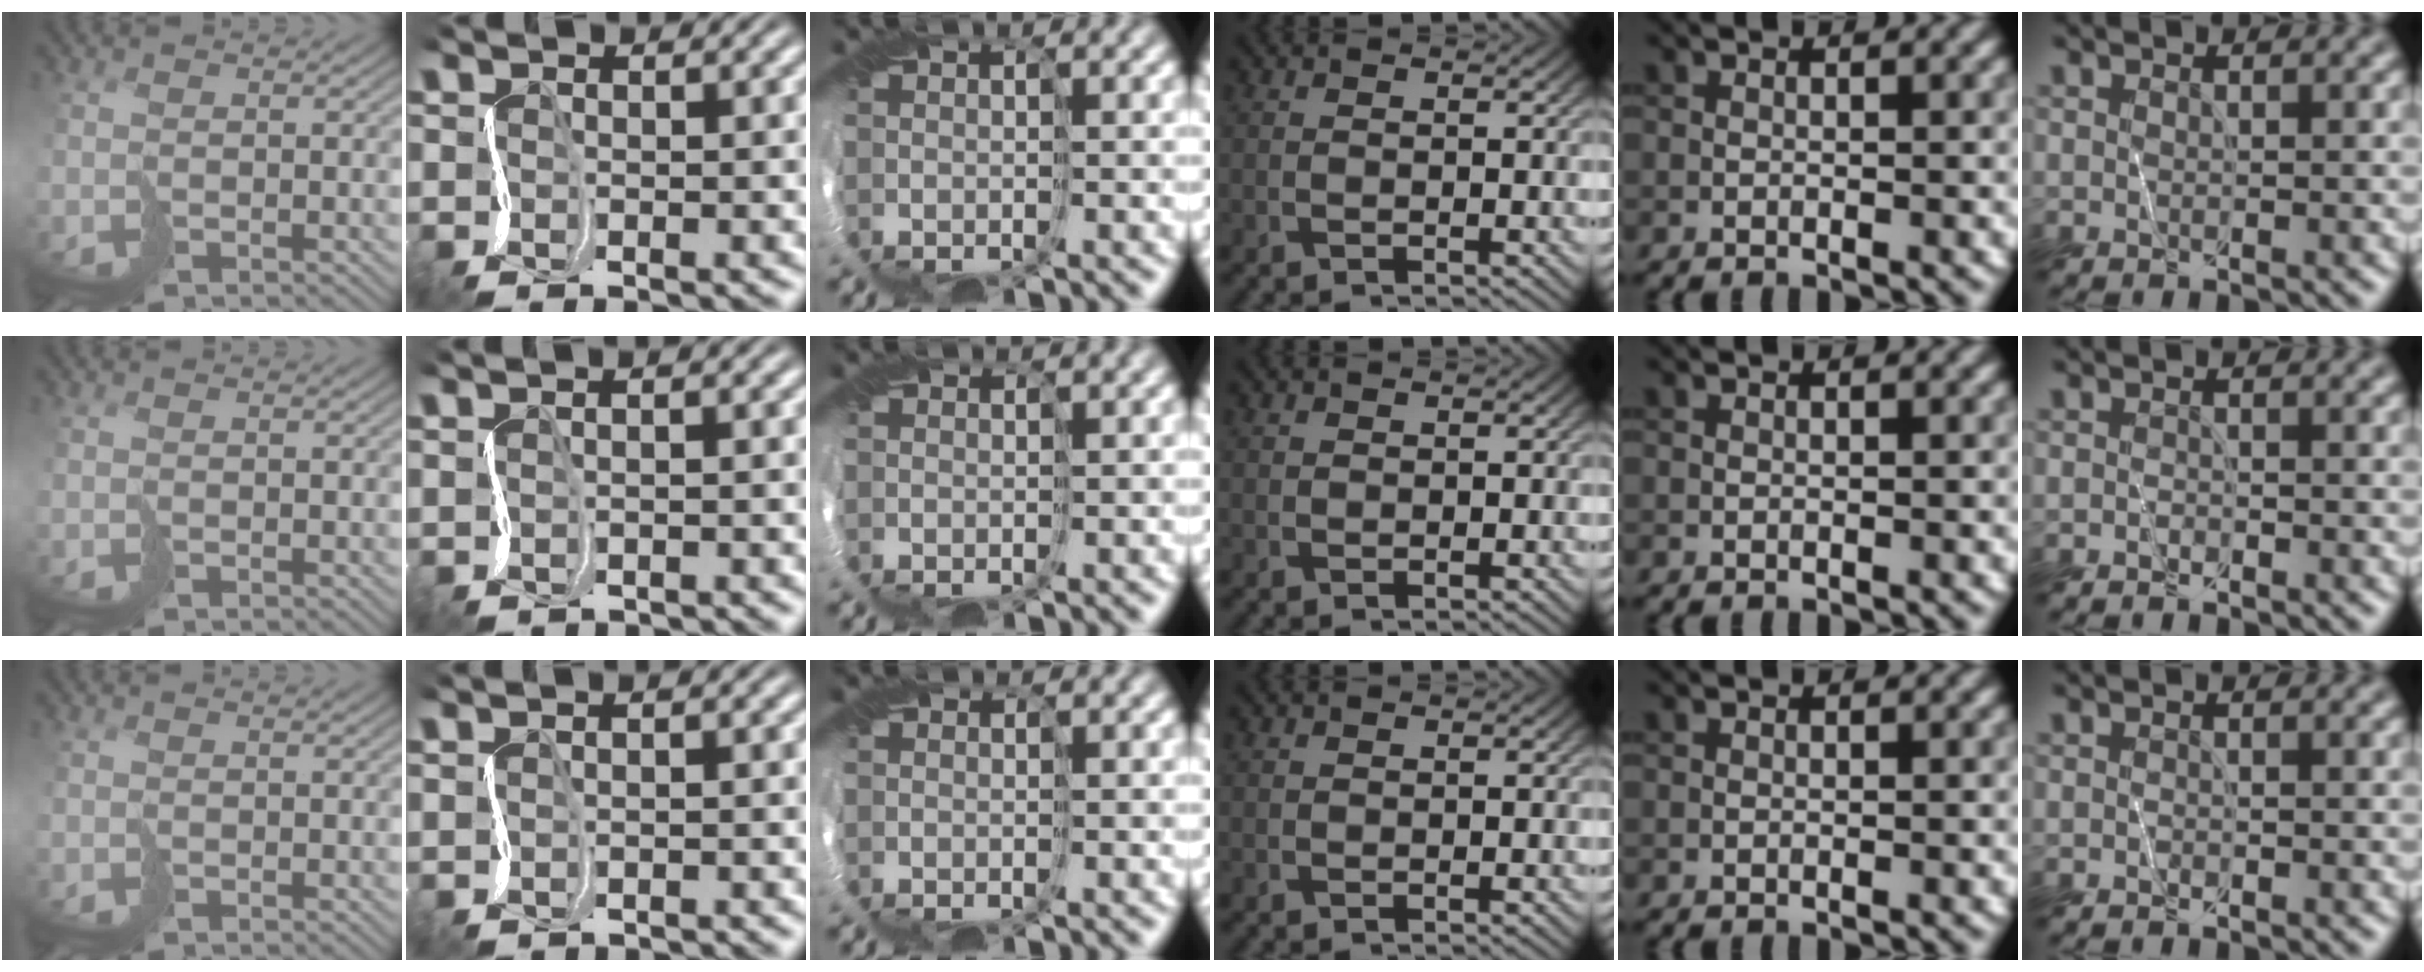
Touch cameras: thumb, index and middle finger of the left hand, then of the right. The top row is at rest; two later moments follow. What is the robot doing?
{"motion": "cut", "object": "bubble wrap"}